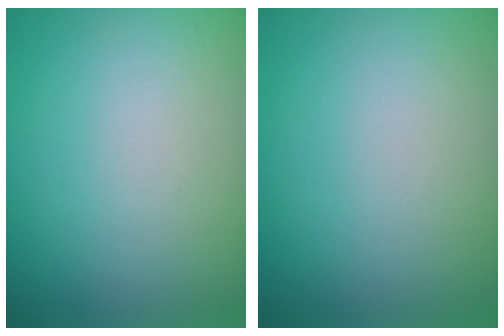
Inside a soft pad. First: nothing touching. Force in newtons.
{"total": 0.0}